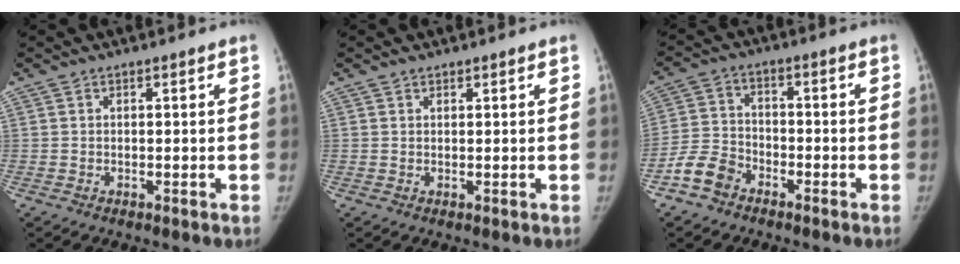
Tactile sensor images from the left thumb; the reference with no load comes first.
{"total": 0.7, "force": [0.6, 0.4, 0.0], "torque": [0.008, -0.008, 0.008]}
{"total": 6.5, "force": [-4.4, 4.3, 2.2], "torque": [-0.035, 0.019, -0.094]}